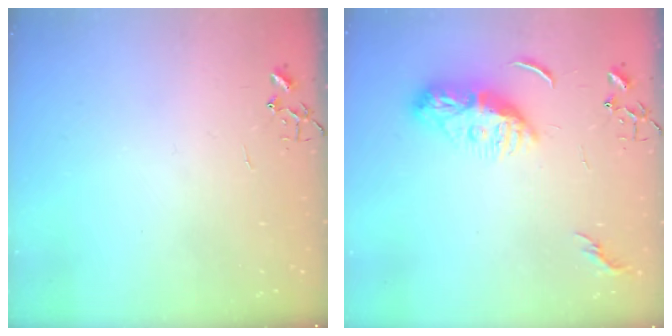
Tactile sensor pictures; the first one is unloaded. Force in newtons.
{"total": 10.2, "press": 10.2, "slide": 0.9}